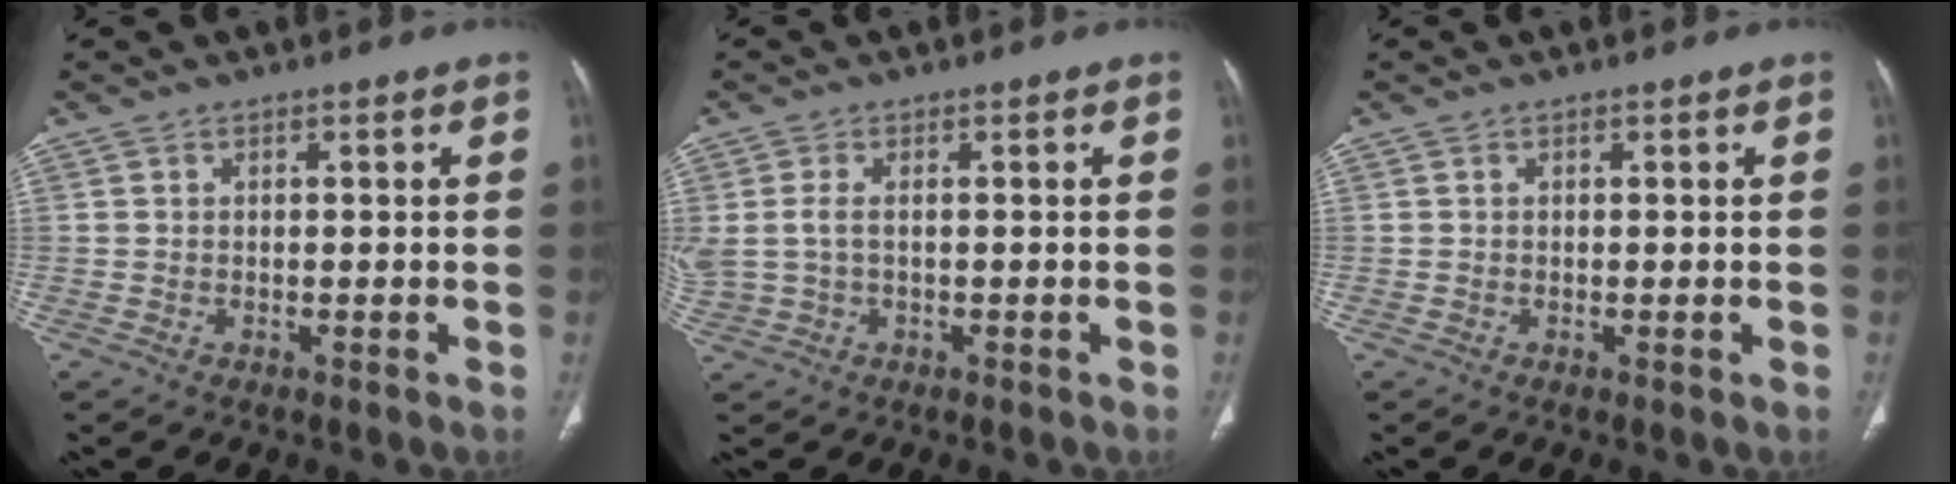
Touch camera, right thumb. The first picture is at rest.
{"total": 4.3, "force": [0.1, 2.5, 3.4], "torque": [-0.100, 0.007, 0.007]}
{"total": 0.0}